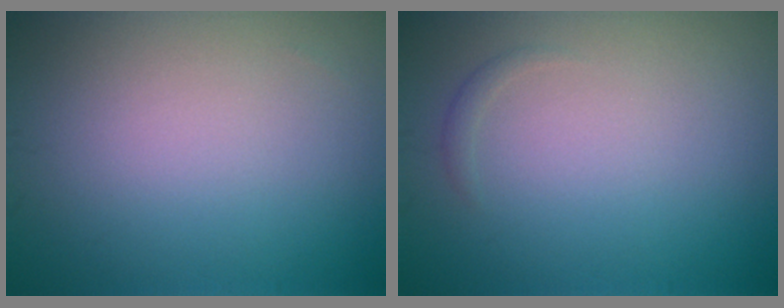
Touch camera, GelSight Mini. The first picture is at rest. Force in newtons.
{"total": 0.6, "press": 0.6, "slide": 0.0}